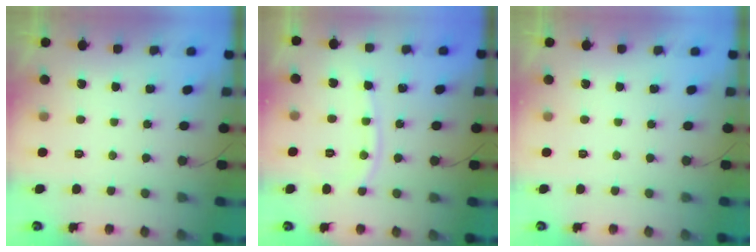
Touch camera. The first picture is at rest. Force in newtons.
{"total": 7.8, "press": 7.7, "slide": 0.4}
{"total": 0.0}